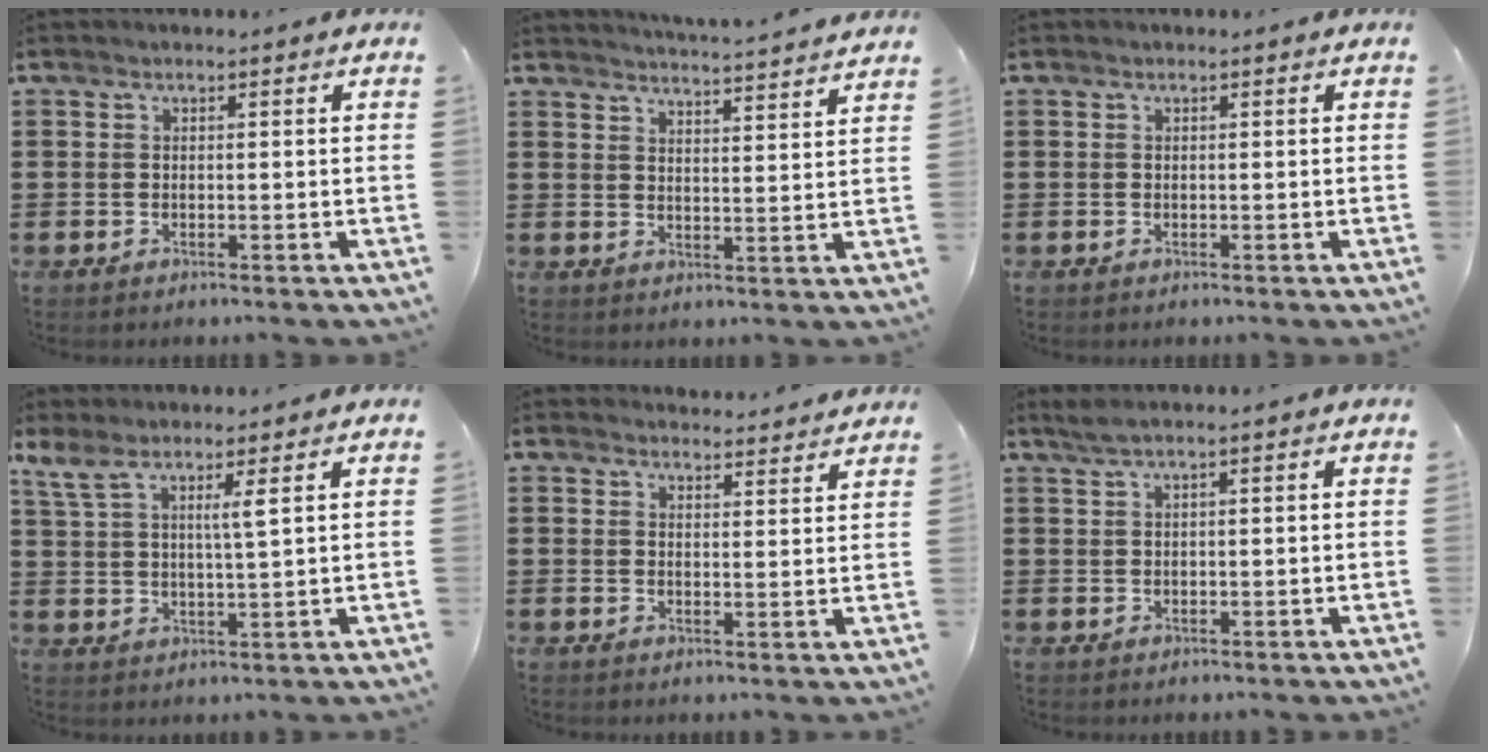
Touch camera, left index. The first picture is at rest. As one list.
[{"total": 4.2, "force": [4.2, -0.8, 0.2], "torque": [-0.012, -0.032, 0.071]}, {"total": 0.0}, {"total": 4.6, "force": [3.1, 0.3, 3.4], "torque": [-0.078, -0.003, 0.053]}, {"total": 3.1, "force": [3.1, 0.0, -0.1], "torque": [0.001, -0.018, 0.057]}, {"total": 1.5, "force": [0.9, 0.0, 1.2], "torque": [-0.025, -0.003, 0.016]}]